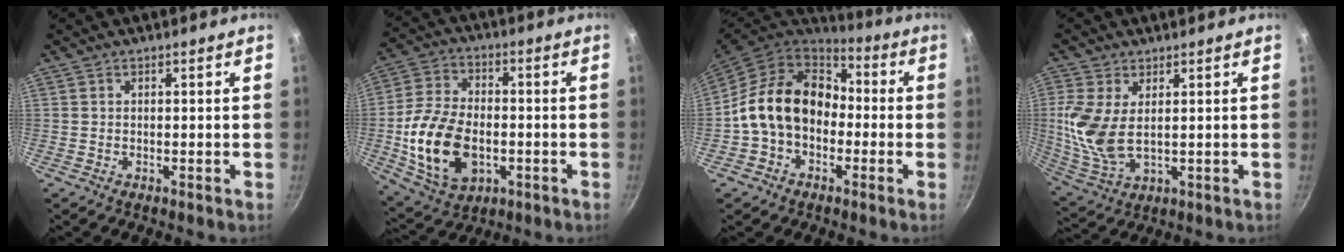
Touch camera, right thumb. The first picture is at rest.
{"total": 17.1, "force": [-3.2, 11.0, 12.7], "torque": [-0.232, 0.016, -0.050]}
{"total": 16.1, "force": [-1.4, 12.5, 10.1], "torque": [-0.142, 0.051, -0.036]}
{"total": 10.9, "force": [2.0, 5.9, 9.0], "torque": [-0.189, -0.013, 0.048]}